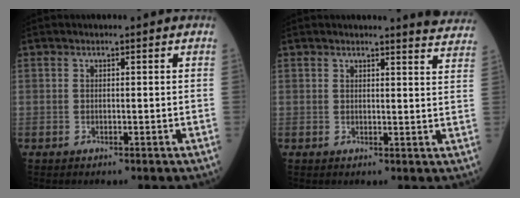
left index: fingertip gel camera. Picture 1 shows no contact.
{"total": 6.5, "force": [6.5, -0.1, 0.6], "torque": [-0.001, -0.040, 0.048]}